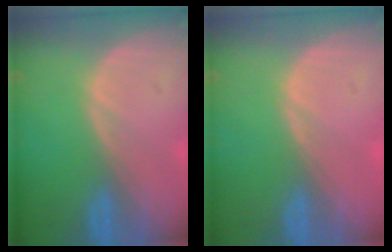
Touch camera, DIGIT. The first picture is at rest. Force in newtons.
{"total": 0.5, "press": 0.1, "slide": 0.5}